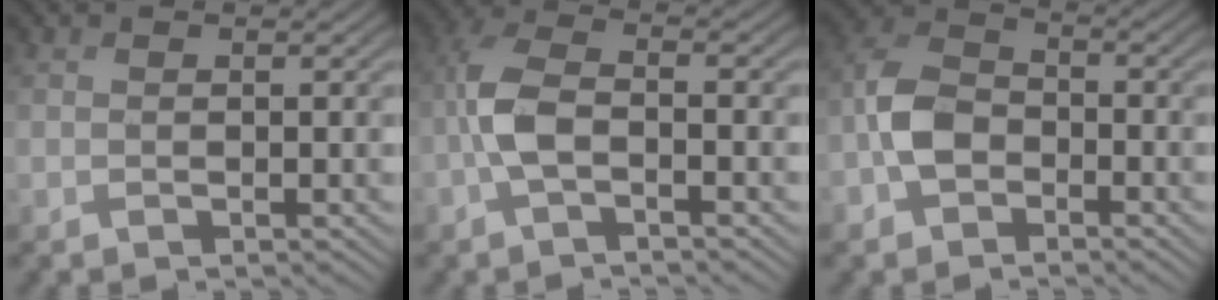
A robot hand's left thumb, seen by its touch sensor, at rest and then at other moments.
{"total": 5.3, "force": [-1.4, 2.0, 4.7], "torque": [-0.108, 0.014, -0.038]}
{"total": 5.6, "force": [-2.0, 4.0, 3.4], "torque": [-0.076, 0.011, -0.053]}